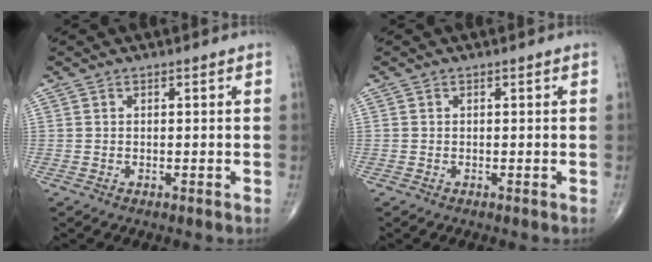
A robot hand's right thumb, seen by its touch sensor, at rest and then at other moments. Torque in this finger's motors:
{"motor_torque": [0.02, -0.16, -0.17, -0.11, -0.02]}